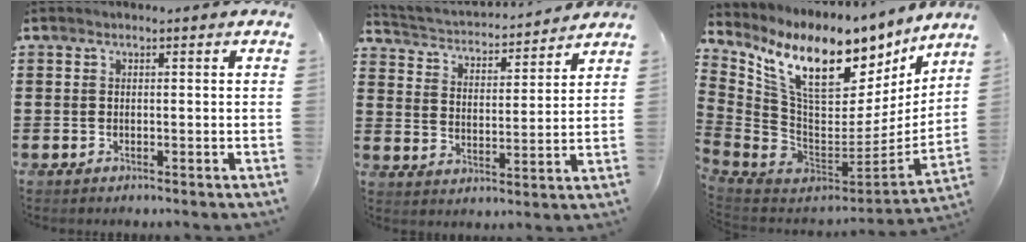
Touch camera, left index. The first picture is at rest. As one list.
[{"total": 2.9, "force": [2.9, 0.3, 0.2], "torque": [-0.025, -0.029, 0.041]}, {"total": 13.9, "force": [9.4, 5.0, 8.9], "torque": [-0.191, -0.077, 0.161]}]